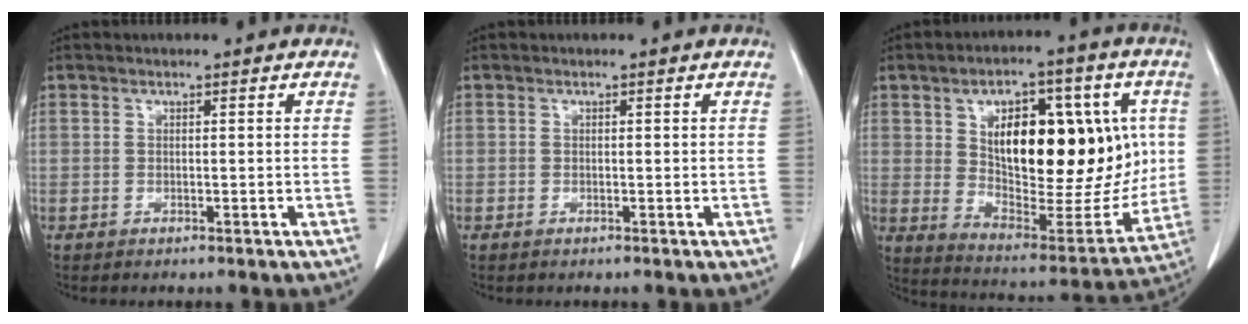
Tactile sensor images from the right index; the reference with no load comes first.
{"total": 0.0}
{"total": 23.5, "force": [4.2, 10.3, 20.6], "torque": [-0.312, 0.007, 0.074]}